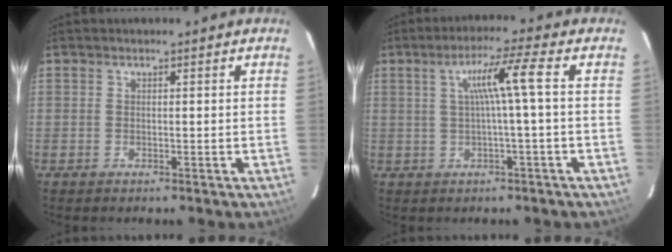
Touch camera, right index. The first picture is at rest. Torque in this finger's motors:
{"motor_torque": [0.77, 0.12, 0.40, 0.11]}